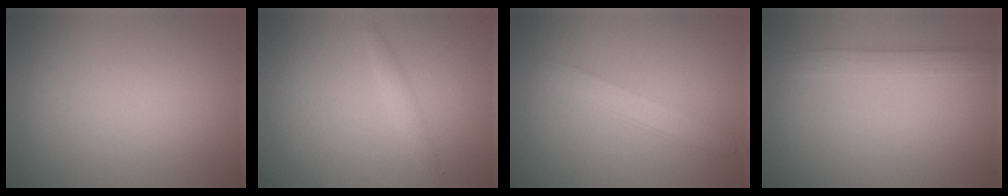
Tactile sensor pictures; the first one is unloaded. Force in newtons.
{"total": 1.3, "press": 1.2, "slide": 0.0}
{"total": 2.2, "press": 2.2, "slide": 0.1}
{"total": 2.5, "press": 2.5, "slide": 0.2}